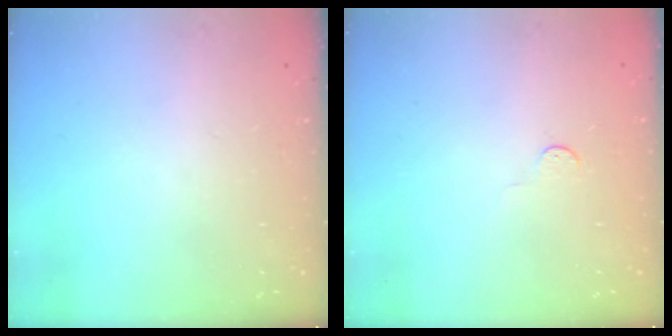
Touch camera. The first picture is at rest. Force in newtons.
{"total": 2.8, "press": 2.8, "slide": 0.4}